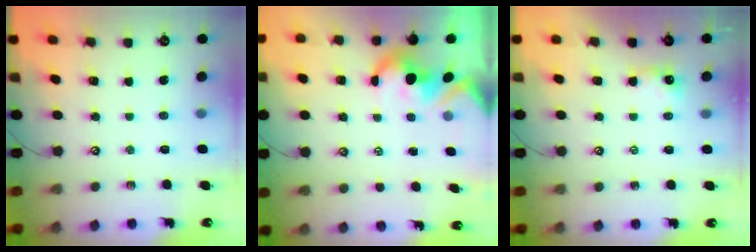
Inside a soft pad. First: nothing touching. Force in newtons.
{"total": 3.1, "press": 2.9, "slide": 1.2}
{"total": 3.5, "press": 3.5, "slide": 0.4}